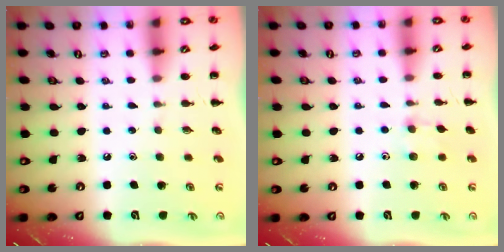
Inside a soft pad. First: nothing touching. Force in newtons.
{"total": 5.5, "press": 5.3, "slide": 1.6}